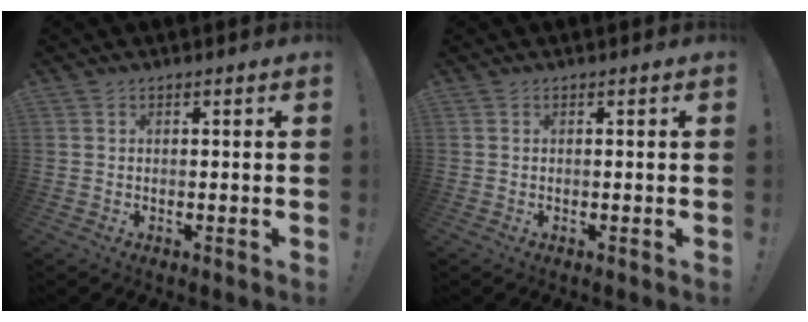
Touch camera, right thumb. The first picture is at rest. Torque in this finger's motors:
{"motor_torque": [0.00, 0.00, 0.00, 0.00, 0.00]}